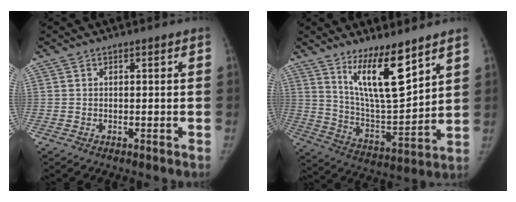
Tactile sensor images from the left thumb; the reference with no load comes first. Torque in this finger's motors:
{"motor_torque": [0.21, 0.08, 1.42, -1.35, 0.32]}